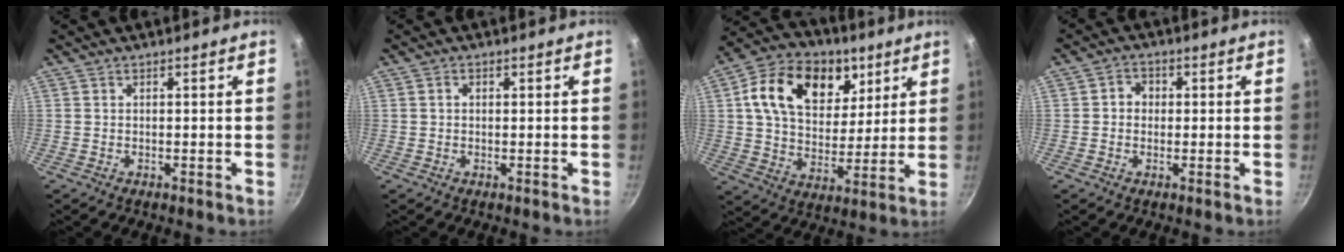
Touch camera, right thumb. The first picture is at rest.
{"total": 1.1, "force": [0.2, 0.9, 0.6], "torque": [-0.010, 0.006, 0.003]}
{"total": 20.4, "force": [8.0, 14.1, 12.4], "torque": [-0.184, -0.018, 0.124]}
{"total": 3.3, "force": [0.1, 2.9, 1.5], "torque": [-0.009, 0.007, -0.005]}